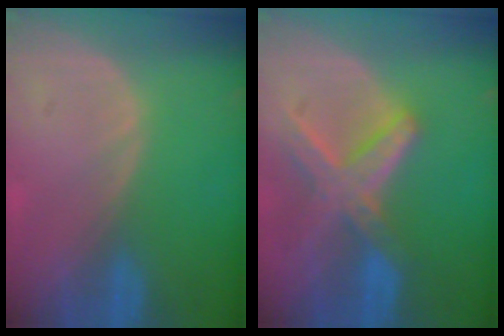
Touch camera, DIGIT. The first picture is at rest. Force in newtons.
{"total": 8.2, "press": 7.1, "slide": 4.1}